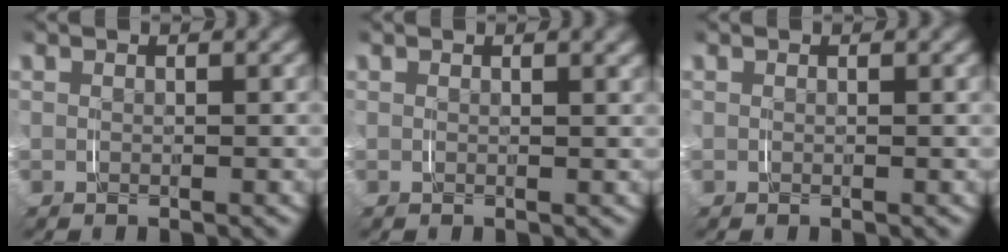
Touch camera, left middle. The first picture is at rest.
{"total": 0.6, "force": [0.5, -0.2, 0.3], "torque": [-0.001, 0.001, 0.006]}
{"total": 0.0}